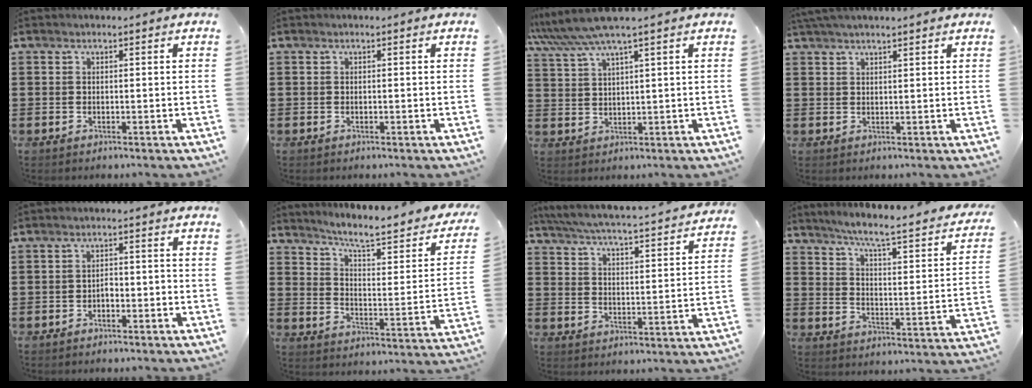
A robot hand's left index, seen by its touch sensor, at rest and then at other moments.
{"total": 0.0}
{"total": 5.4, "force": [4.0, -0.2, 3.6], "torque": [-0.084, -0.011, 0.068]}
{"total": 2.0, "force": [1.9, 0.1, 0.7], "torque": [-0.018, 0.001, 0.037]}
{"total": 2.0, "force": [-1.3, 0.8, 1.3], "torque": [-0.029, 0.005, -0.029]}
{"total": 6.2, "force": [5.1, 0.1, 3.5], "torque": [-0.084, -0.044, 0.075]}
{"total": 4.8, "force": [4.6, -0.5, 1.3], "torque": [-0.049, -0.041, 0.071]}
{"total": 5.3, "force": [4.2, -0.4, 3.2], "torque": [-0.076, -0.042, 0.056]}